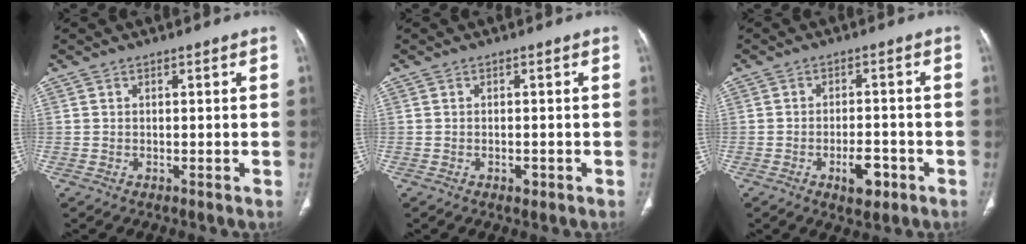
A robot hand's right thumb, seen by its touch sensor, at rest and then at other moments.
{"total": 1.3, "force": [-0.7, 0.7, 0.8], "torque": [-0.009, 0.002, -0.010]}
{"total": 5.5, "force": [-2.7, 2.6, 4.1], "torque": [-0.050, 0.012, -0.037]}